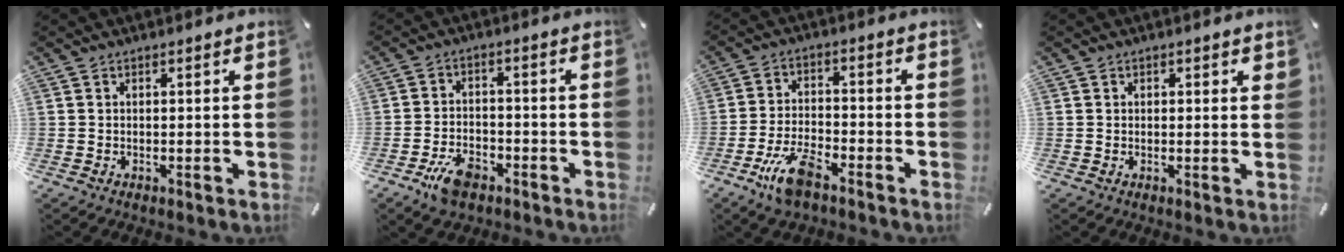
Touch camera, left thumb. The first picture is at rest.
{"total": 7.6, "force": [-4.4, 4.5, 4.2], "torque": [-0.087, 0.022, -0.081]}
{"total": 9.4, "force": [-6.0, 3.6, 6.3], "torque": [-0.138, 0.018, -0.113]}
{"total": 0.8, "force": [0.3, 0.6, 0.4], "torque": [0.001, 0.001, 0.003]}